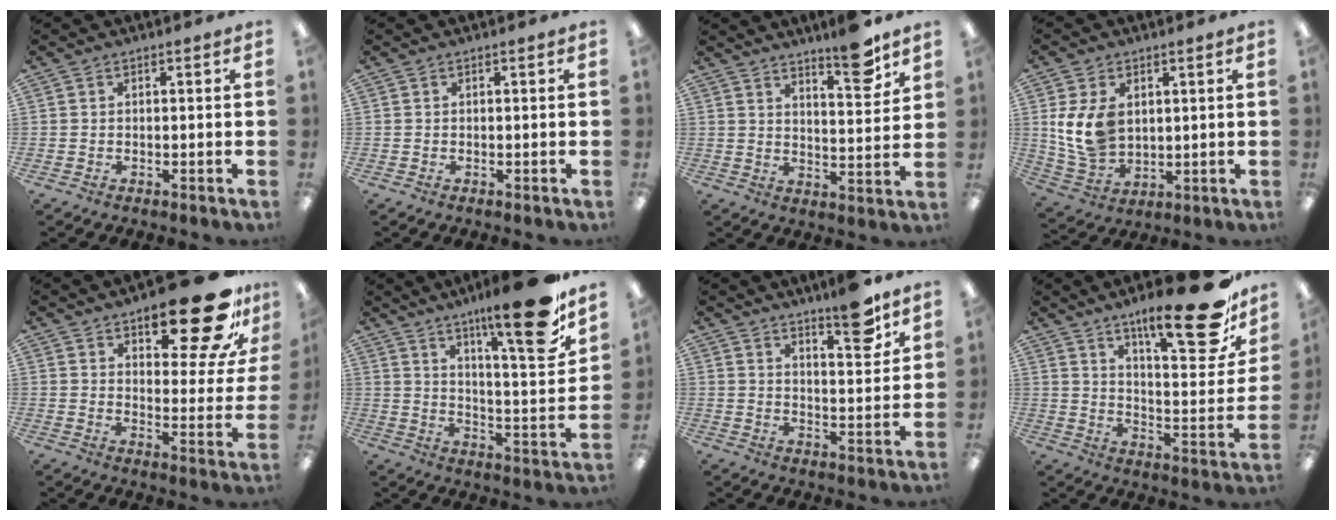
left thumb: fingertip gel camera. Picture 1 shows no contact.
{"total": 0.0}
{"total": 10.4, "force": [7.9, 2.4, 6.3], "torque": [-0.079, -0.053, 0.129]}
{"total": 11.0, "force": [2.9, 7.8, 7.2], "torque": [-0.158, -0.007, 0.055]}
{"total": 21.4, "force": [15.1, 7.9, 12.9], "torque": [-0.167, -0.101, 0.245]}
{"total": 20.0, "force": [14.2, 3.5, 13.7], "torque": [-0.196, -0.103, 0.220]}
{"total": 10.6, "force": [7.9, 2.5, 6.5], "torque": [-0.081, -0.051, 0.129]}
{"total": 23.3, "force": [16.1, 6.6, 15.5], "torque": [-0.215, -0.112, 0.254]}